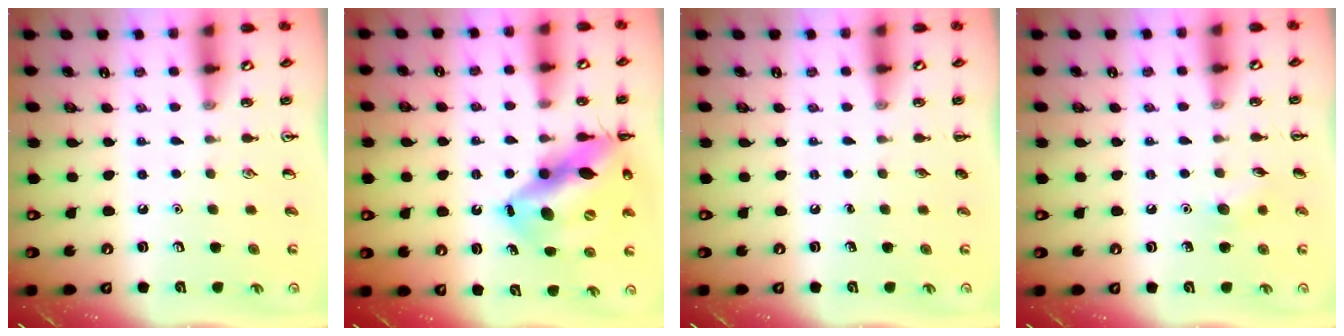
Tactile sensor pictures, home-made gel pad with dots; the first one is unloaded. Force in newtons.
{"total": 18.1, "press": 17.6, "slide": 4.4}
{"total": 0.0}
{"total": 5.6, "press": 5.4, "slide": 1.5}